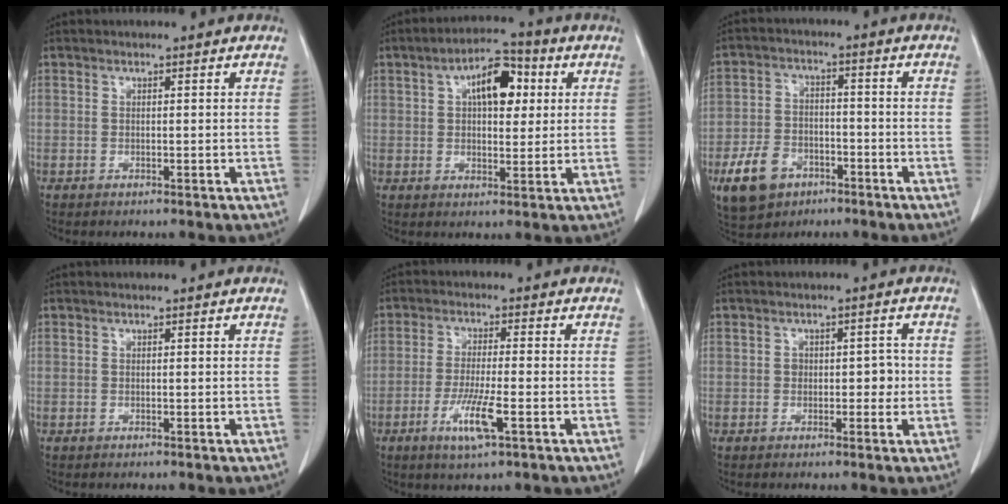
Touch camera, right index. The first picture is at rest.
{"total": 8.9, "force": [2.7, 4.2, 7.3], "torque": [-0.115, 0.025, 0.040]}
{"total": 8.9, "force": [-4.7, 6.1, 4.4], "torque": [-0.098, 0.009, -0.075]}
{"total": 0.0}
{"total": 6.7, "force": [-2.9, 0.3, 6.0], "torque": [-0.119, -0.014, -0.051]}
{"total": 2.8, "force": [-0.3, 1.9, 2.1], "torque": [-0.020, 0.009, -0.003]}